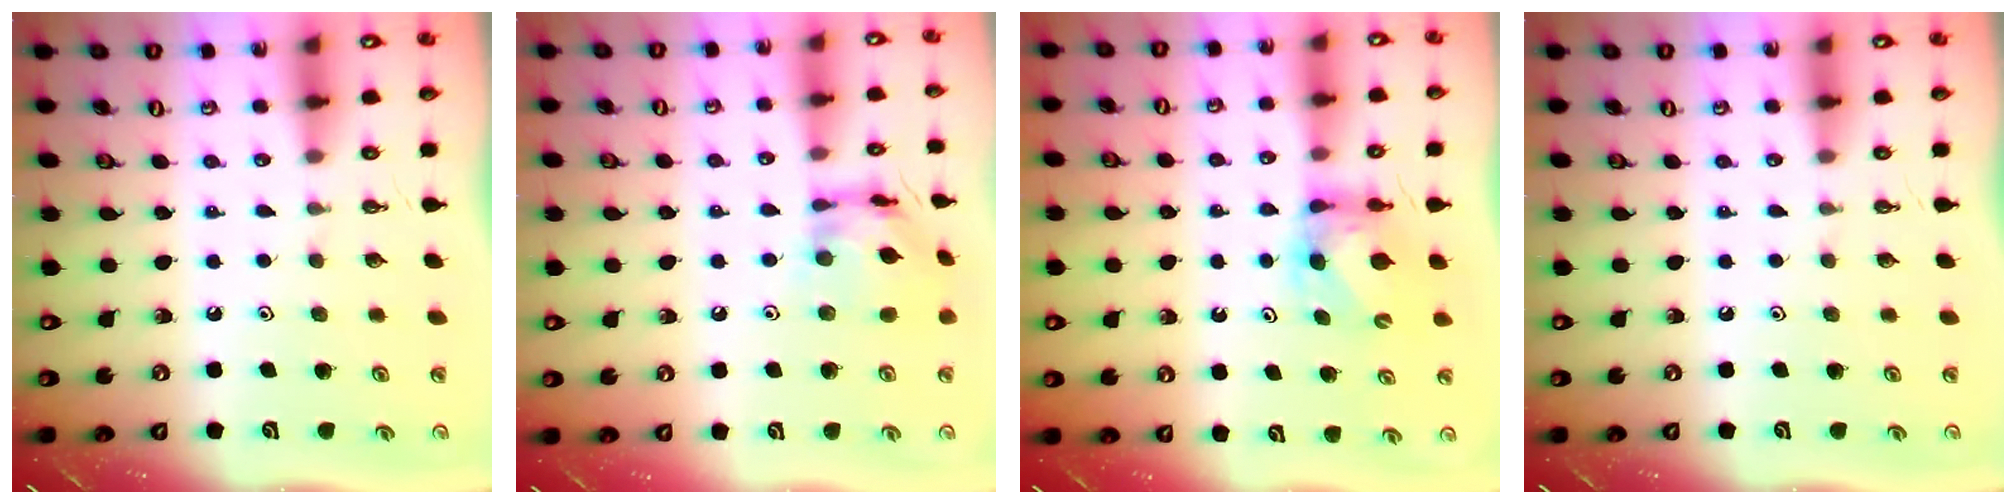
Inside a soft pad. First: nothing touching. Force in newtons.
{"total": 13.5, "press": 13.4, "slide": 1.1}
{"total": 5.7, "press": 5.7, "slide": 0.2}
{"total": 0.0}